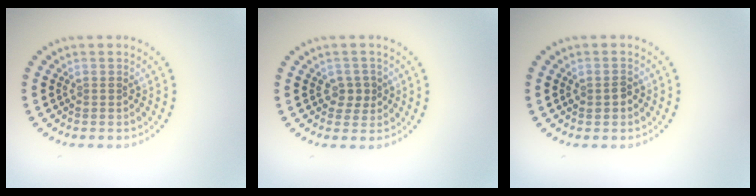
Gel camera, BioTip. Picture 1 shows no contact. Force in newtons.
{"total": 1.9, "press": 1.8, "slide": 0.6}
{"total": 1.2, "press": 1.2, "slide": 0.0}